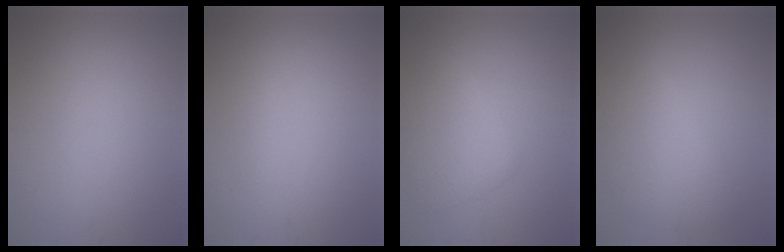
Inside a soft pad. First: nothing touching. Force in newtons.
{"total": 0.6, "press": 0.6, "slide": 0.0}
{"total": 3.9, "press": 3.9, "slide": 0.1}
{"total": 4.0, "press": 4.0, "slide": 0.2}